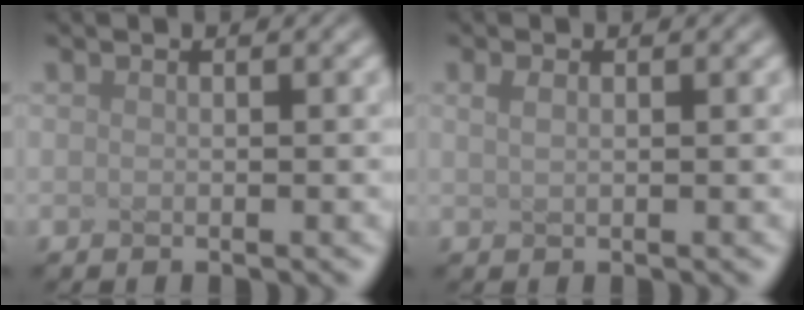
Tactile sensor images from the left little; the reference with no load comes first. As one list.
[{"total": 0.9, "force": [0.4, 0.4, 0.7], "torque": [-0.015, 0.002, 0.008]}]